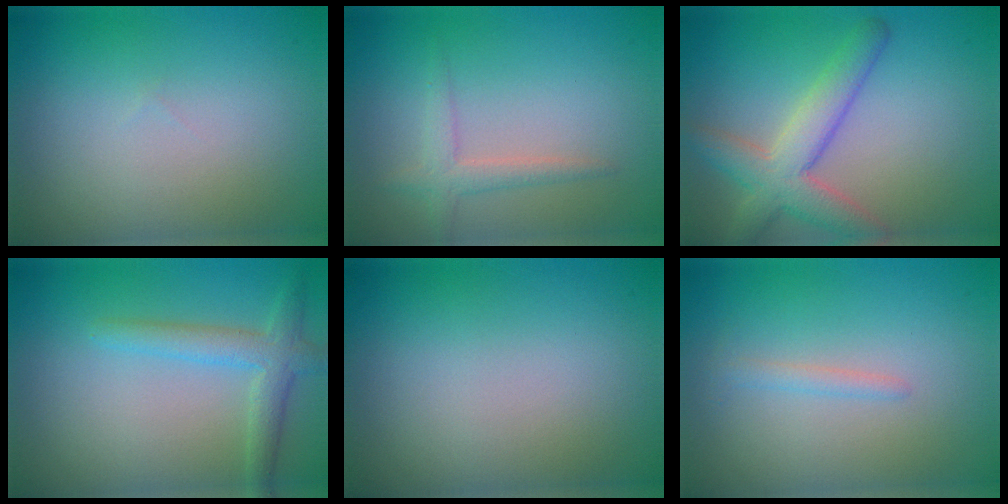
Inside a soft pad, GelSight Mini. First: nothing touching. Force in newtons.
{"total": 1.9, "press": 1.9, "slide": 0.1}
{"total": 5.1, "press": 5.1, "slide": 0.2}
{"total": 2.9, "press": 2.9, "slide": 0.2}
{"total": 0.0}
{"total": 1.0, "press": 1.0, "slide": 0.0}